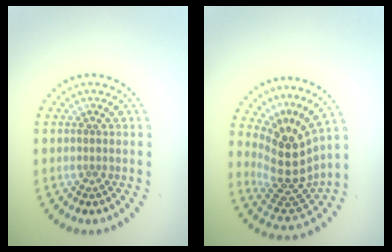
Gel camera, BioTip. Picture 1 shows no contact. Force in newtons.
{"total": 4.7, "press": 3.5, "slide": 3.2}